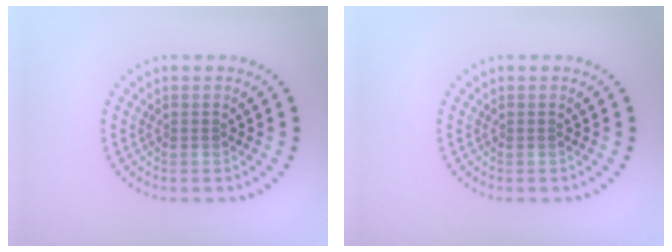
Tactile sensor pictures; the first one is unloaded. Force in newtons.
{"total": 0.0}